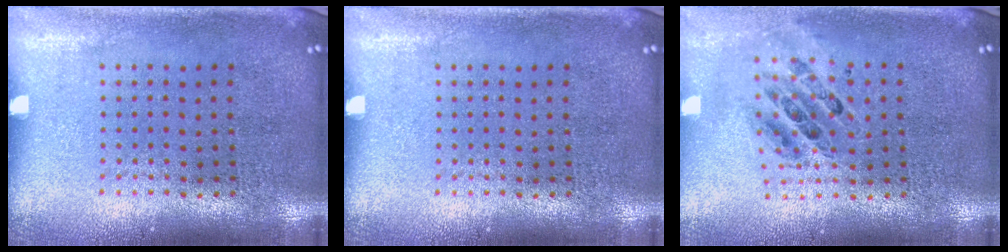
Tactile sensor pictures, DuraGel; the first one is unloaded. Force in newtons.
{"total": 0.0}
{"total": 0.6, "press": 0.6, "slide": 0.0}